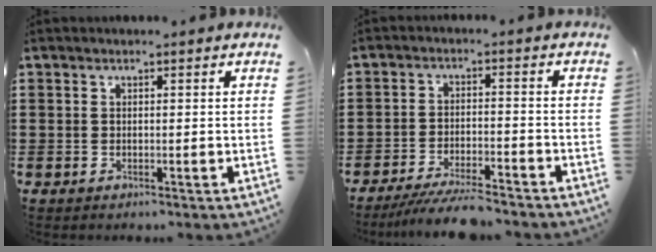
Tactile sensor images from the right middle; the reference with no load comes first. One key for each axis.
{"total": 5.7, "fx": -5.3, "fy": 0.5, "fz": 2.1, "tx": -0.037, "ty": -0.004, "tz": -0.102}